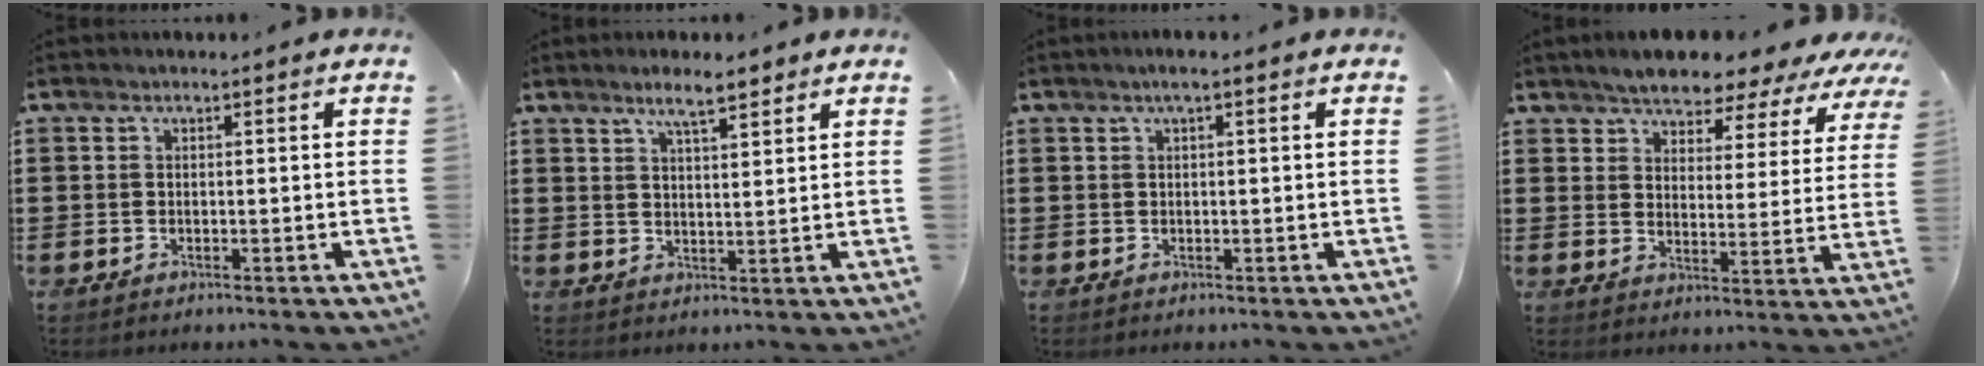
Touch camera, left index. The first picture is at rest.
{"total": 4.7, "force": [3.6, 0.7, 2.9], "torque": [-0.065, 0.000, 0.063]}
{"total": 1.2, "force": [0.4, 0.1, 1.1], "torque": [-0.020, 0.001, 0.007]}
{"total": 5.4, "force": [5.2, 0.9, 0.8], "torque": [-0.046, -0.031, 0.089]}